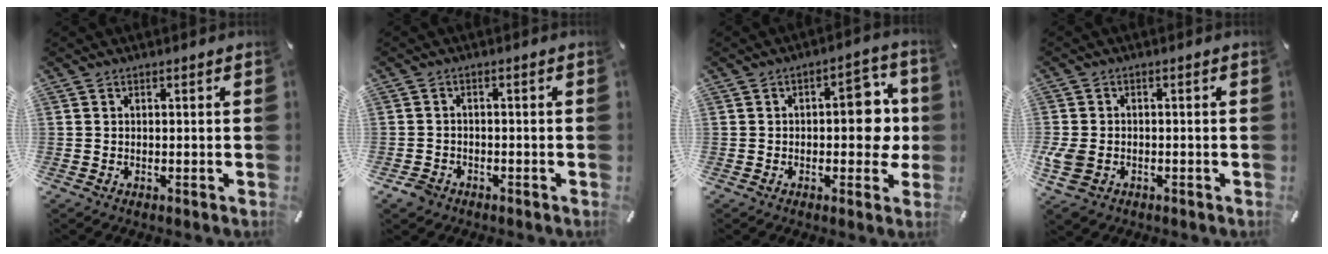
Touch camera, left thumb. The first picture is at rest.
{"total": 2.9, "force": [-2.0, 2.0, 0.7], "torque": [-0.019, 0.007, -0.040]}
{"total": 11.7, "force": [0.0, 6.8, 9.6], "torque": [-0.103, -0.001, -0.004]}
{"total": 5.9, "force": [-1.8, 4.5, 3.4], "torque": [-0.089, 0.002, -0.032]}